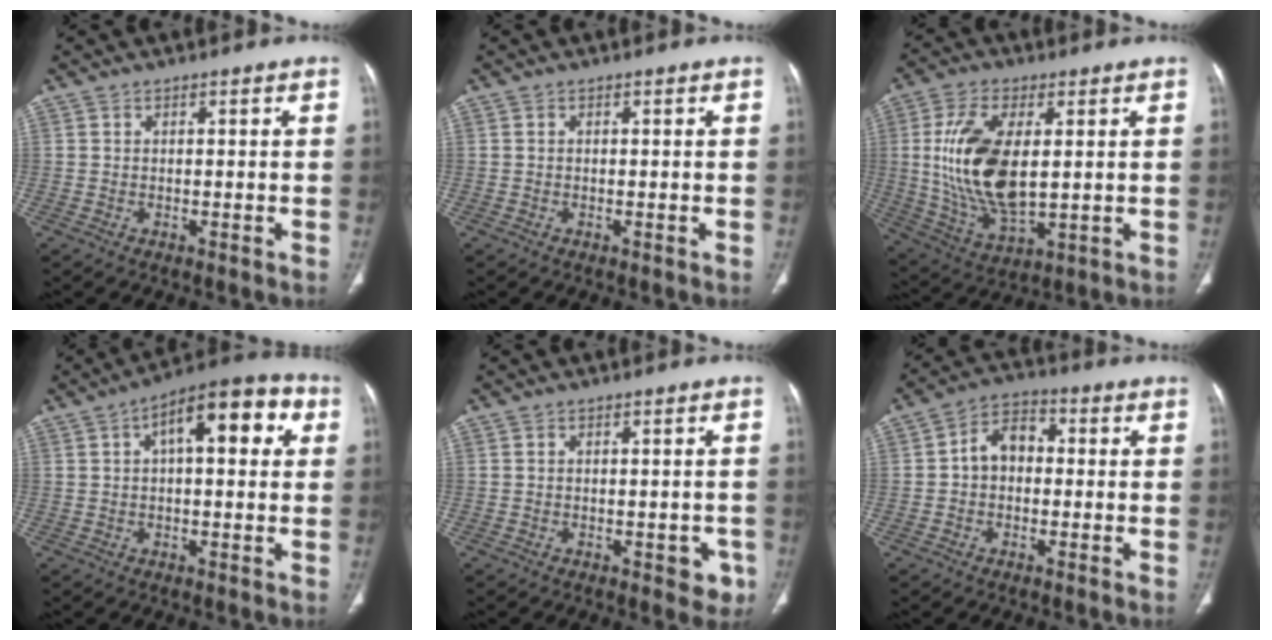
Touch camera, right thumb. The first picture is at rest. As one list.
[{"total": 0.0}, {"total": 17.1, "force": [2.0, 8.4, 14.7], "torque": [-0.293, -0.017, 0.048]}, {"total": 13.7, "force": [3.8, 6.0, 11.7], "torque": [-0.137, 0.032, 0.048]}, {"total": 3.8, "force": [-1.7, 2.1, 2.7], "torque": [-0.008, 0.004, -0.017]}, {"total": 7.1, "force": [0.0, 5.3, 4.8], "torque": [-0.062, 0.025, -0.013]}]